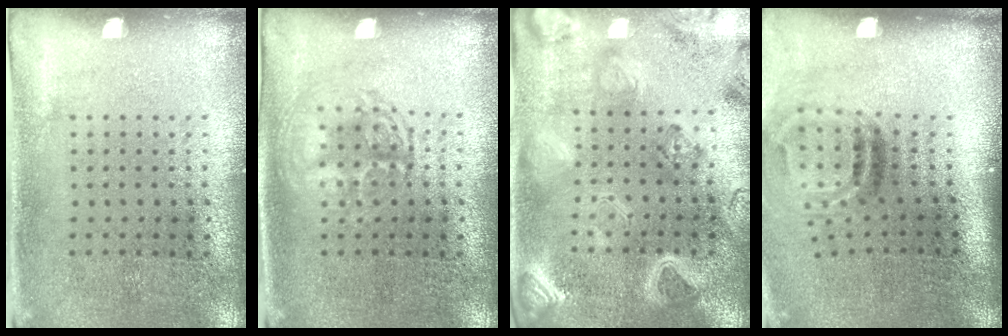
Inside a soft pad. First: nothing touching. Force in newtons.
{"total": 1.3, "press": 1.3, "slide": 0.1}
{"total": 3.3, "press": 3.1, "slide": 1.0}
{"total": 2.1, "press": 1.3, "slide": 1.7}